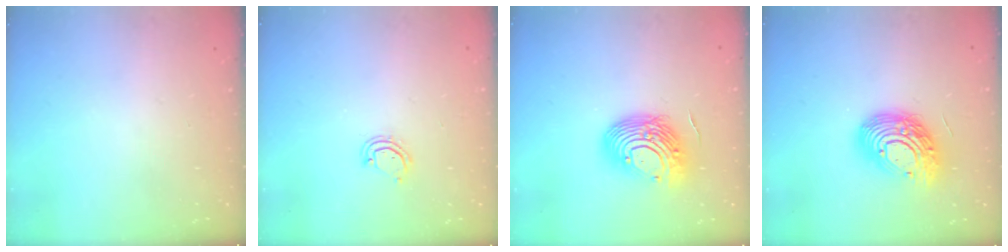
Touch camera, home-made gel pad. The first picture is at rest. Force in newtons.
{"total": 3.4, "press": 3.4, "slide": 0.2}
{"total": 12.7, "press": 12.3, "slide": 2.9}
{"total": 16.1, "press": 16.0, "slide": 1.3}